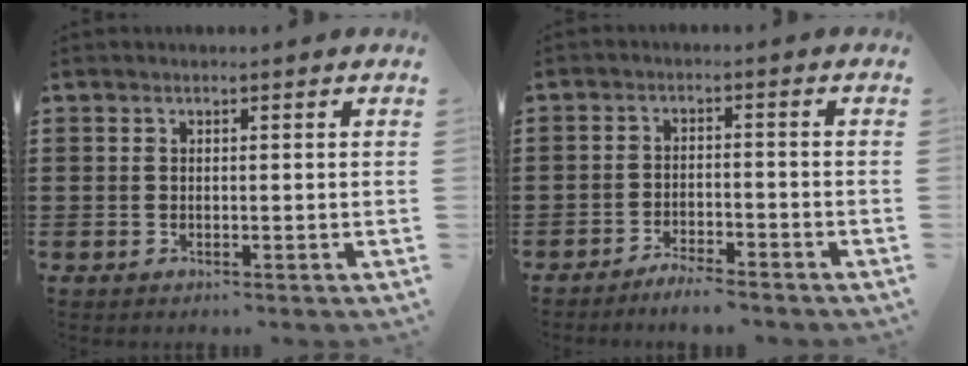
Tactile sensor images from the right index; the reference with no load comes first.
{"total": 3.1, "force": [-3.1, 0.0, 0.4], "torque": [-0.012, 0.002, -0.064]}